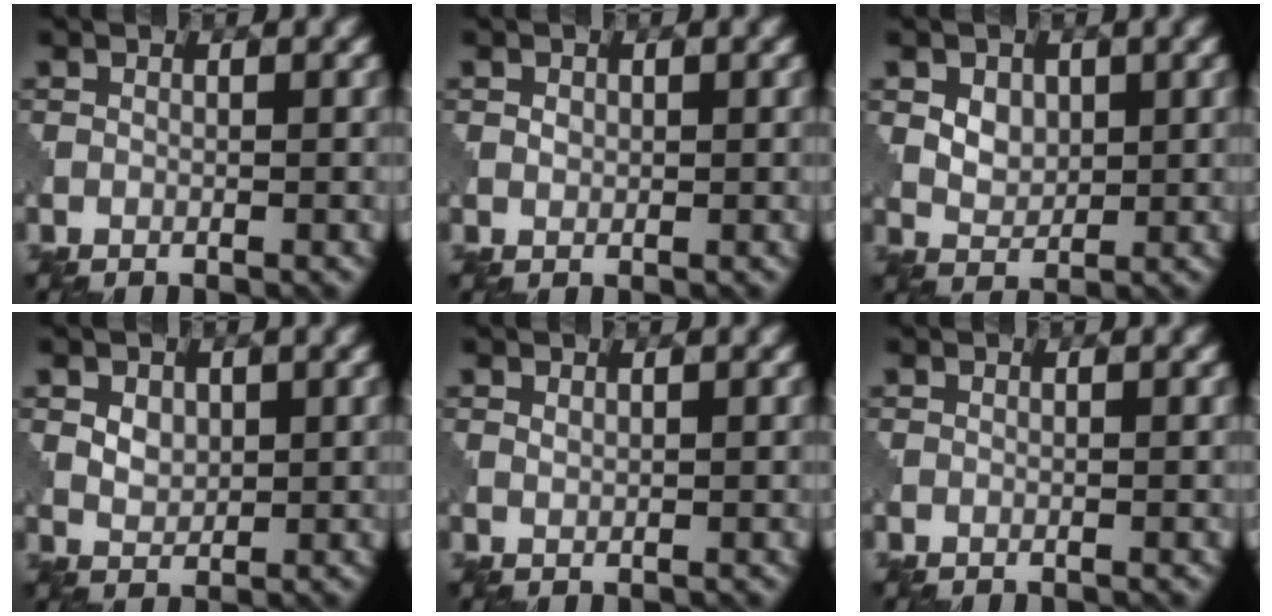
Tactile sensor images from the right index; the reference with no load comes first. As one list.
[{"total": 0.7, "force": [0.2, 0.5, 0.3], "torque": [-0.007, 0.000, 0.003]}, {"total": 2.8, "force": [1.0, 2.1, 1.7], "torque": [-0.030, 0.006, 0.015]}, {"total": 2.0, "force": [0.7, 1.5, 1.2], "torque": [-0.022, 0.001, 0.010]}, {"total": 0.5, "force": [0.4, 0.2, 0.3], "torque": [-0.011, 0.000, 0.009]}, {"total": 0.0}]